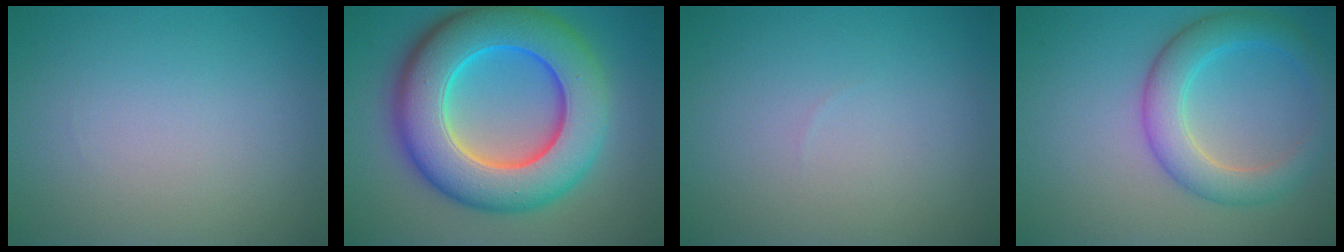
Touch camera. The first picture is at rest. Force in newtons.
{"total": 12.8, "press": 12.8, "slide": 0.3}
{"total": 0.0}
{"total": 4.8, "press": 4.8, "slide": 0.1}